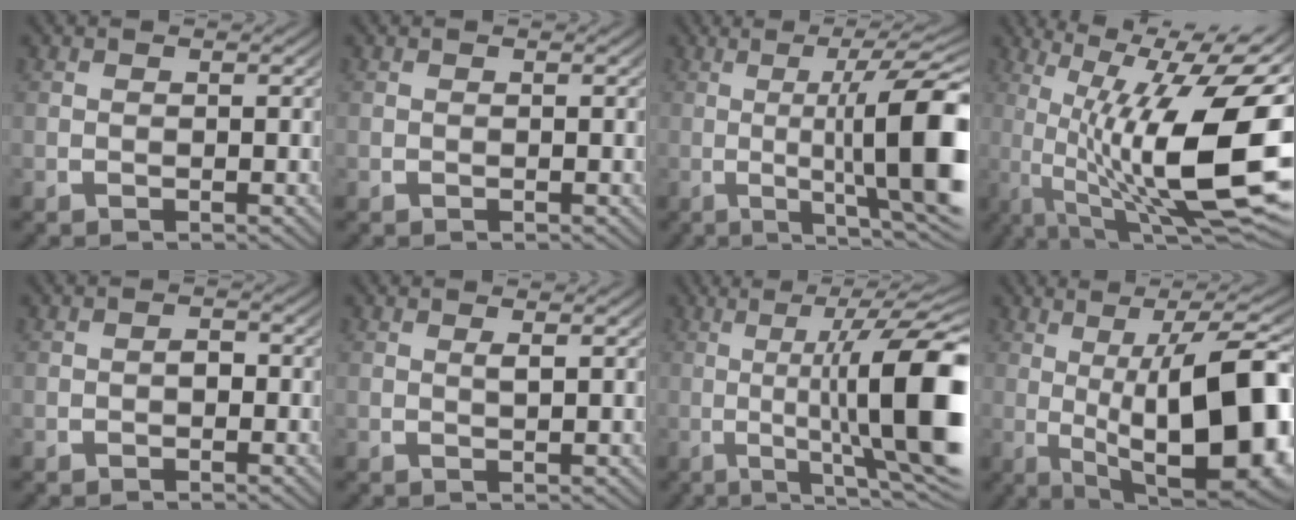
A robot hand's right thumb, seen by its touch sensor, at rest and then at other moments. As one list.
[{"total": 0.0}, {"total": 13.1, "force": [0.2, 4.5, 12.3], "torque": [-0.165, 0.000, -0.002]}, {"total": 18.6, "force": [0.4, 8.7, 16.5], "torque": [-0.268, -0.049, 0.024]}, {"total": 1.0, "force": [-0.5, 0.7, 0.5], "torque": [-0.013, -0.002, -0.009]}, {"total": 0.8, "force": [0.6, 0.1, 0.6], "torque": [-0.012, 0.000, 0.012]}, {"total": 14.7, "force": [0.4, 5.9, 13.4], "torque": [-0.191, -0.004, 0.001]}, {"total": 17.3, "force": [-1.5, 9.0, 14.7], "torque": [-0.235, -0.047, 0.006]}]